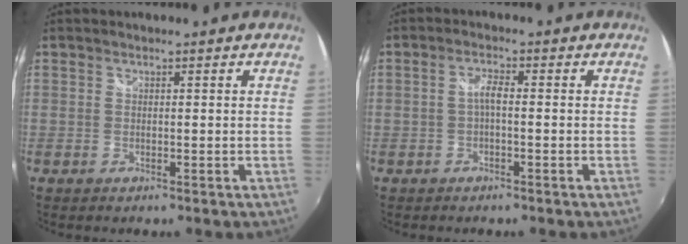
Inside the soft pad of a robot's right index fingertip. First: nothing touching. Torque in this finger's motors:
{"motor_torque": [0.60, -0.16, 0.30, 0.05]}